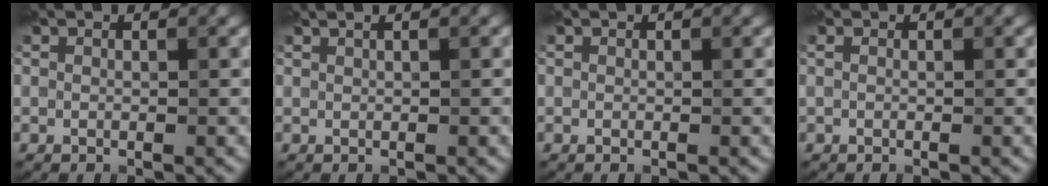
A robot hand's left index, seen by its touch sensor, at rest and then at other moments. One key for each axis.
{"total": 1.9, "fx": 1.1, "fy": 0.8, "fz": 1.2, "tx": -0.007, "ty": 0.000, "tz": -0.003}
{"total": 0.0}
{"total": 0.7, "fx": 0.1, "fy": 0.2, "fz": 0.6, "tx": -0.012, "ty": -0.003, "tz": 0.000}